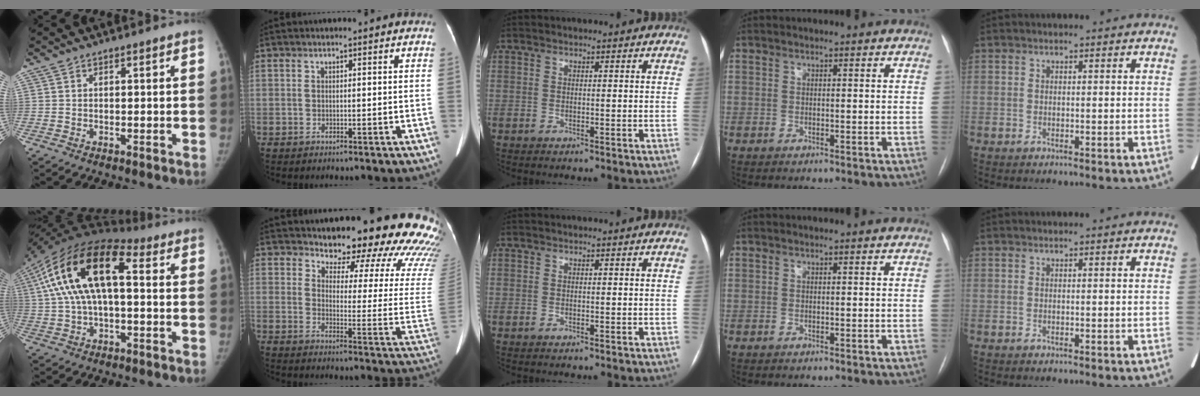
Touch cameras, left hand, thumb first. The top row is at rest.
{"thumb": {"total": 18.8, "force": [3.2, 9.2, 16.1], "torque": [-0.307, 0.049, 0.042]}, "index": {"total": 23.2, "force": [20.6, 4.4, 9.8], "torque": [-0.114, -0.113, 0.226]}}